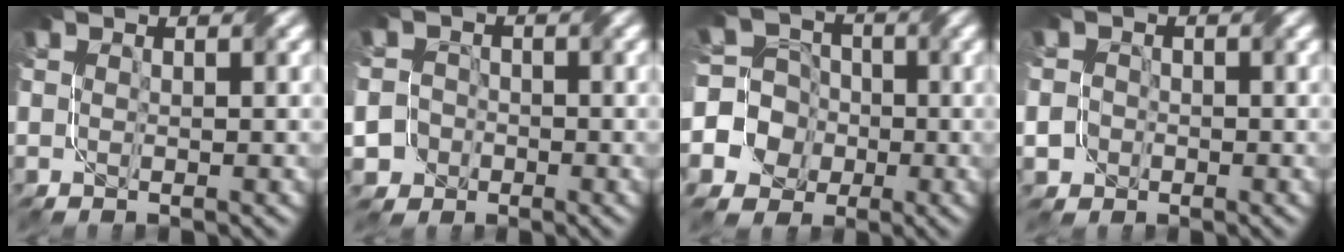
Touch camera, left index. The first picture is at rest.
{"total": 6.8, "force": [-3.9, 5.4, 1.4], "torque": [-0.030, -0.010, -0.093]}
{"total": 9.5, "force": [-2.9, 8.8, 2.1], "torque": [-0.070, 0.018, -0.079]}
{"total": 2.4, "force": [-1.1, 2.1, 0.4], "torque": [-0.004, 0.007, -0.032]}